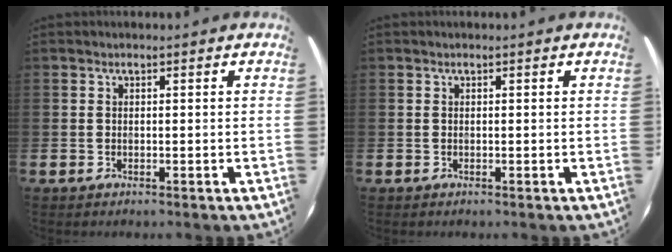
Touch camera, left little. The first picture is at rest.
{"total": 0.0}